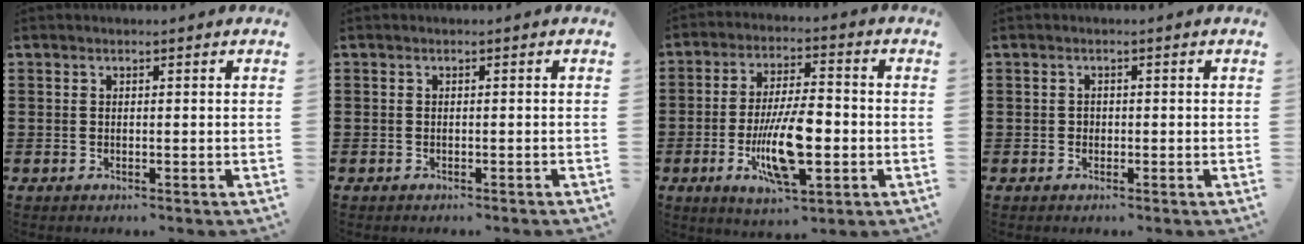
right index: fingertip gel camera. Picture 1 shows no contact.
{"total": 0.5, "force": [-0.5, 0.1, 0.0], "torque": [-0.001, -0.001, -0.011]}
{"total": 12.2, "force": [-3.0, 4.2, 11.0], "torque": [-0.208, -0.010, -0.052]}
{"total": 0.8, "force": [-0.2, 0.7, 0.2], "torque": [-0.007, 0.002, -0.004]}